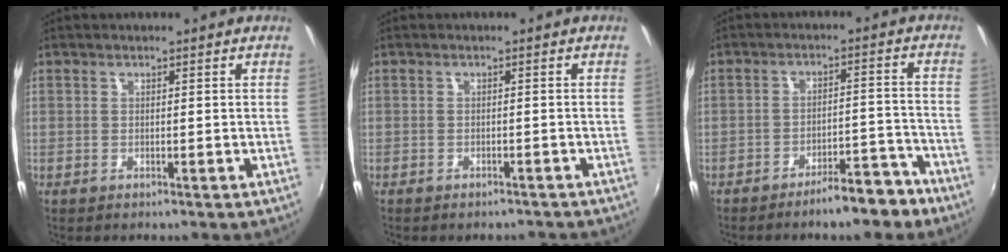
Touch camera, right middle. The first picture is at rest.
{"total": 4.2, "force": [-3.7, 1.3, 1.3], "torque": [-0.022, -0.009, -0.043]}
{"total": 7.7, "force": [-6.3, 2.0, 3.9], "torque": [-0.059, 0.022, -0.075]}